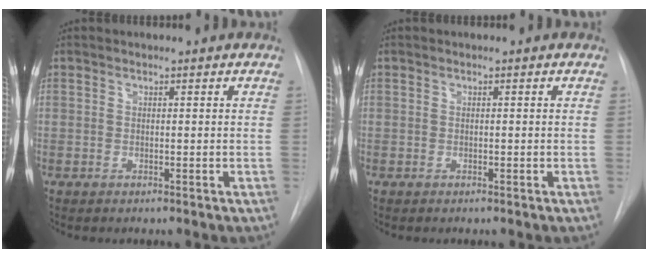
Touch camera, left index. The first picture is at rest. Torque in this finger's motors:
{"motor_torque": [-0.02, -0.01, 0.02, 0.00]}